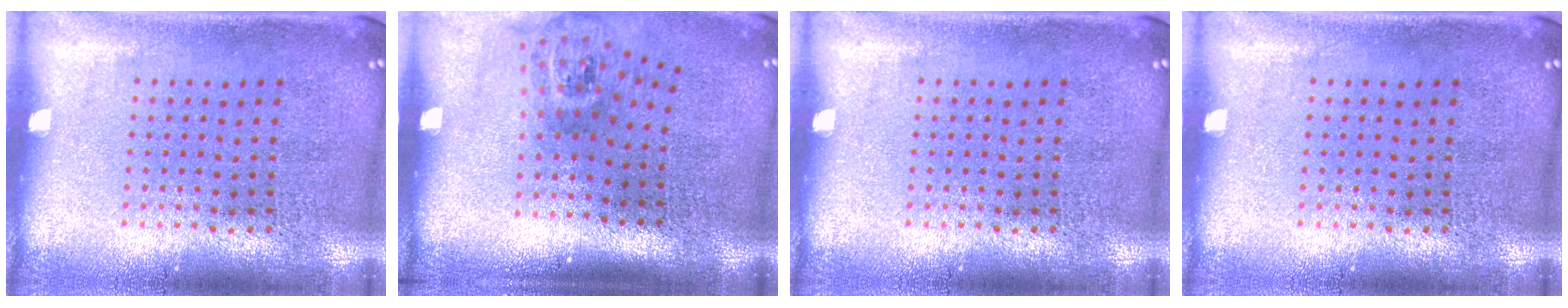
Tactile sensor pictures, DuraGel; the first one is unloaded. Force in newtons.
{"total": 1.9, "press": 1.3, "slide": 1.4}
{"total": 0.0}
{"total": 0.0}